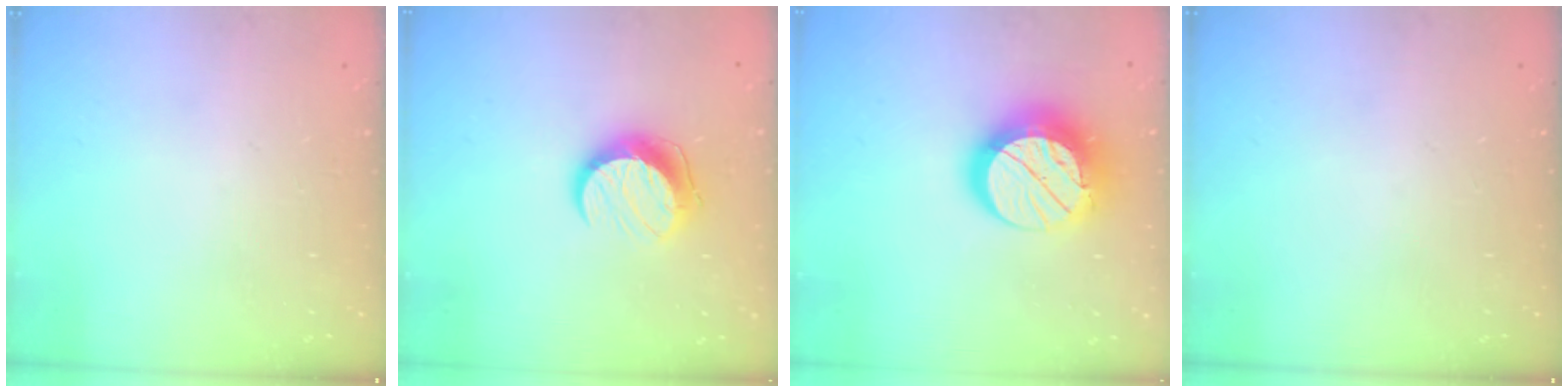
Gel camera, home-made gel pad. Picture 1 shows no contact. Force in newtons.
{"total": 10.2, "press": 10.2, "slide": 0.3}
{"total": 16.5, "press": 16.5, "slide": 0.9}
{"total": 0.0}